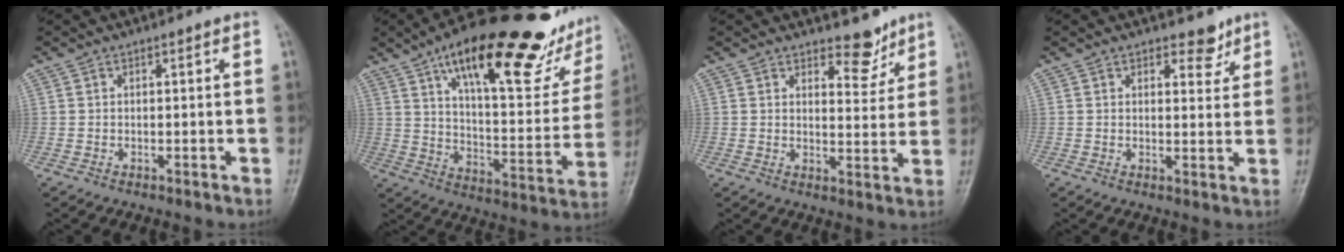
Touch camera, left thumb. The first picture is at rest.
{"total": 31.3, "force": [19.0, 10.4, 22.6], "torque": [-0.291, -0.040, 0.288]}
{"total": 5.2, "force": [4.2, 2.4, 1.8], "torque": [0.003, -0.035, 0.063]}
{"total": 3.7, "force": [2.7, 2.0, 1.5], "torque": [0.004, -0.017, 0.037]}